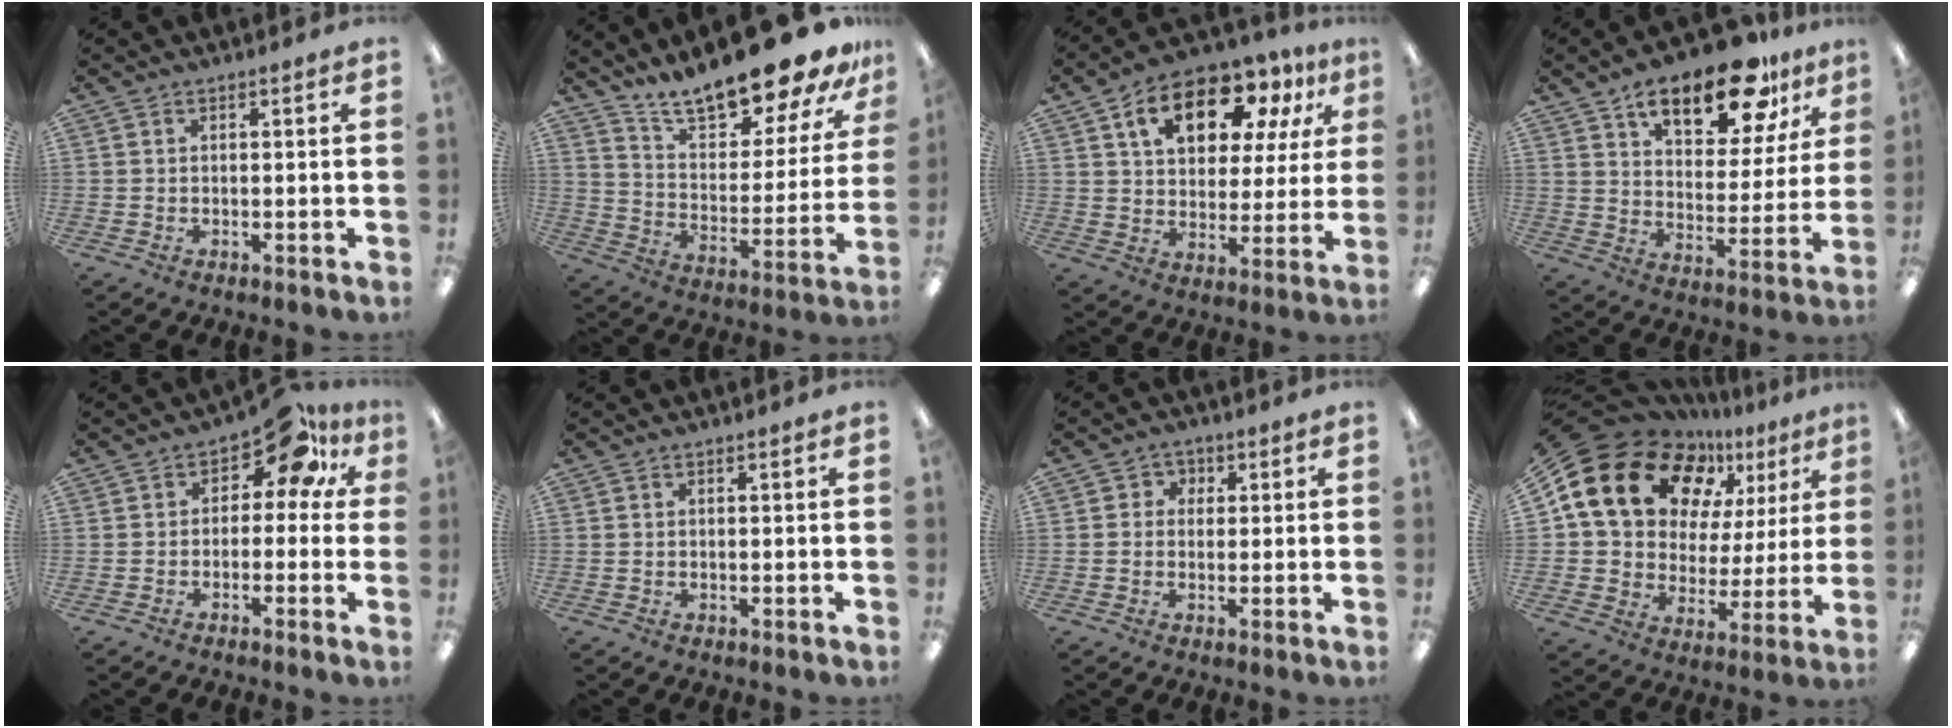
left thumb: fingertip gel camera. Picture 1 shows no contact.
{"total": 20.1, "force": [17.7, 4.8, 8.4], "torque": [-0.139, -0.130, 0.301]}
{"total": 15.6, "force": [8.7, 9.0, 9.3], "torque": [-0.151, -0.027, 0.151]}
{"total": 18.4, "force": [12.5, 7.8, 10.9], "torque": [-0.157, -0.065, 0.207]}
{"total": 10.0, "force": [5.1, 5.4, 6.7], "torque": [-0.085, -0.037, 0.086]}
{"total": 0.0}
{"total": 2.9, "force": [-0.2, 2.8, 0.8], "torque": [-0.020, 0.012, -0.006]}
{"total": 21.2, "force": [11.3, 14.3, 10.9], "torque": [-0.194, -0.058, 0.214]}